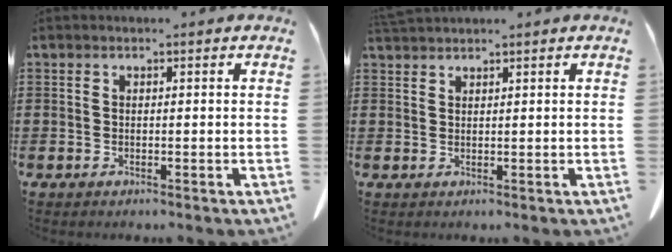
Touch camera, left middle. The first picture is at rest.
{"total": 1.7, "force": [1.7, 0.0, 0.3], "torque": [-0.010, -0.002, 0.034]}